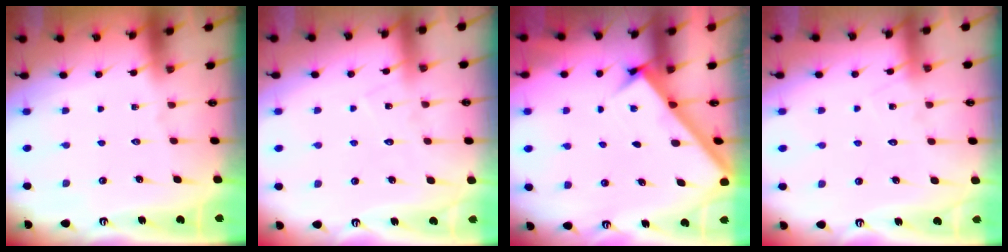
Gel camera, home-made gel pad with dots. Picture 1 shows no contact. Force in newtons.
{"total": 7.2, "press": 7.2, "slide": 0.4}
{"total": 2.6, "press": 2.6, "slide": 0.3}
{"total": 7.3, "press": 7.3, "slide": 0.5}